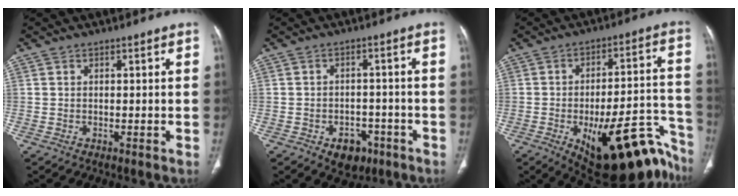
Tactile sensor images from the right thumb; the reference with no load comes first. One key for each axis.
{"total": 6.4, "fx": -3.4, "fy": 4.4, "fz": 3.2, "tx": -0.018, "ty": 0.023, "tz": -0.042}
{"total": 26.2, "fx": -15.0, "fy": 9.9, "fz": 19.1, "tx": -0.154, "ty": 0.088, "tz": -0.196}